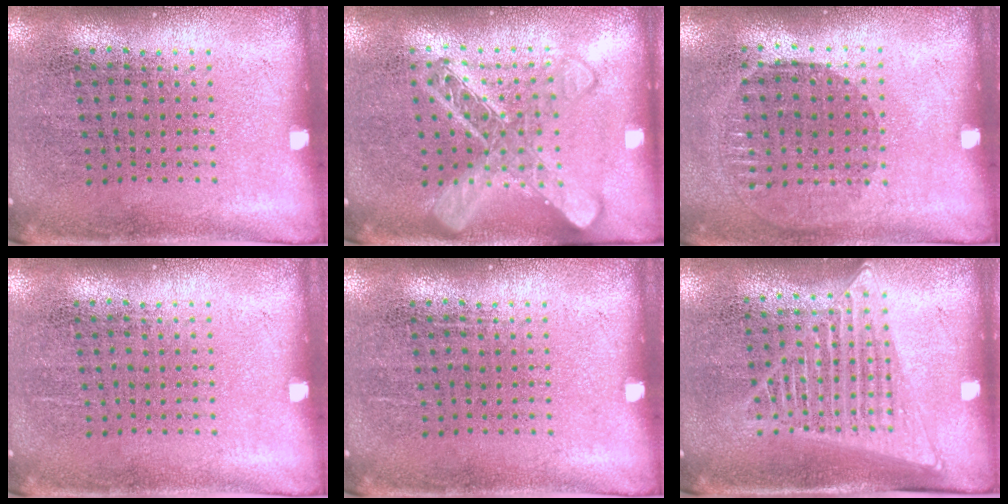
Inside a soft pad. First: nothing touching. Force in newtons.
{"total": 3.0, "press": 3.0, "slide": 0.4}
{"total": 1.0, "press": 0.9, "slide": 0.4}
{"total": 0.0}
{"total": 0.0}
{"total": 1.5, "press": 1.3, "slide": 0.6}